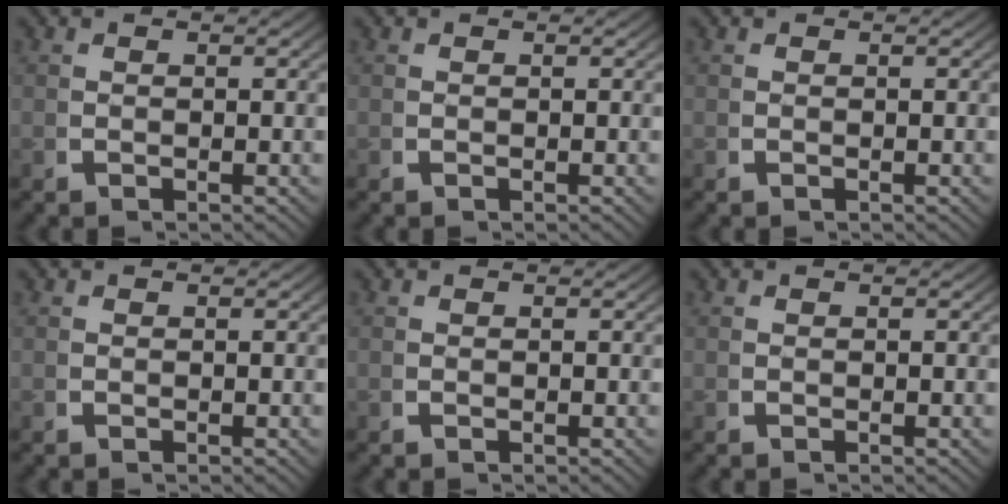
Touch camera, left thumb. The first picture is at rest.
{"total": 0.0}
{"total": 0.0}
{"total": 0.0}
{"total": 0.0}
{"total": 0.0}